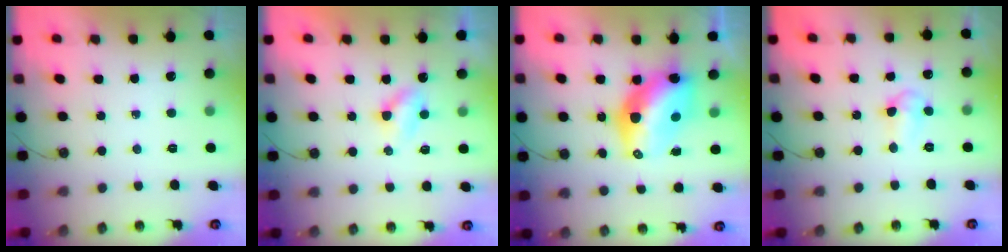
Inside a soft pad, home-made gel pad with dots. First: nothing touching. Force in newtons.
{"total": 3.1, "press": 3.1, "slide": 0.4}
{"total": 12.9, "press": 12.8, "slide": 1.0}
{"total": 5.4, "press": 5.3, "slide": 0.9}